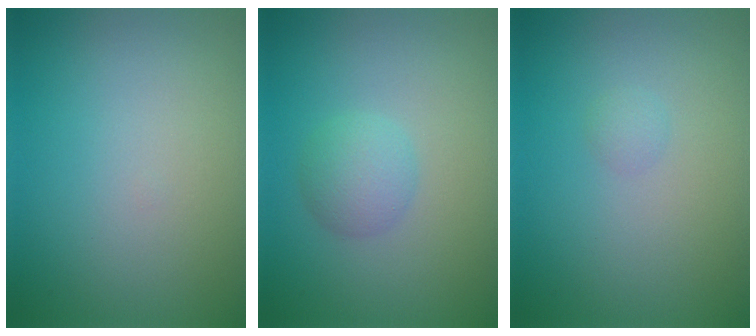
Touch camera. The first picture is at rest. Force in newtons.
{"total": 2.5, "press": 2.5, "slide": 0.1}
{"total": 0.7, "press": 0.7, "slide": 0.0}